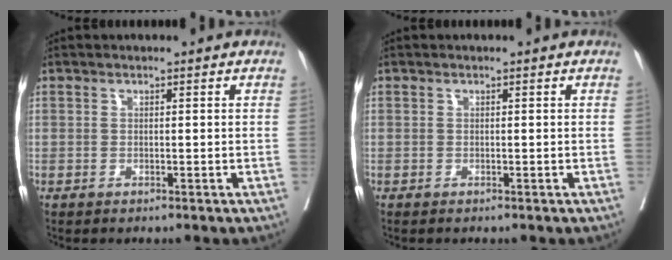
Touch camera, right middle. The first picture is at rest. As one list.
[{"total": 0.0}]